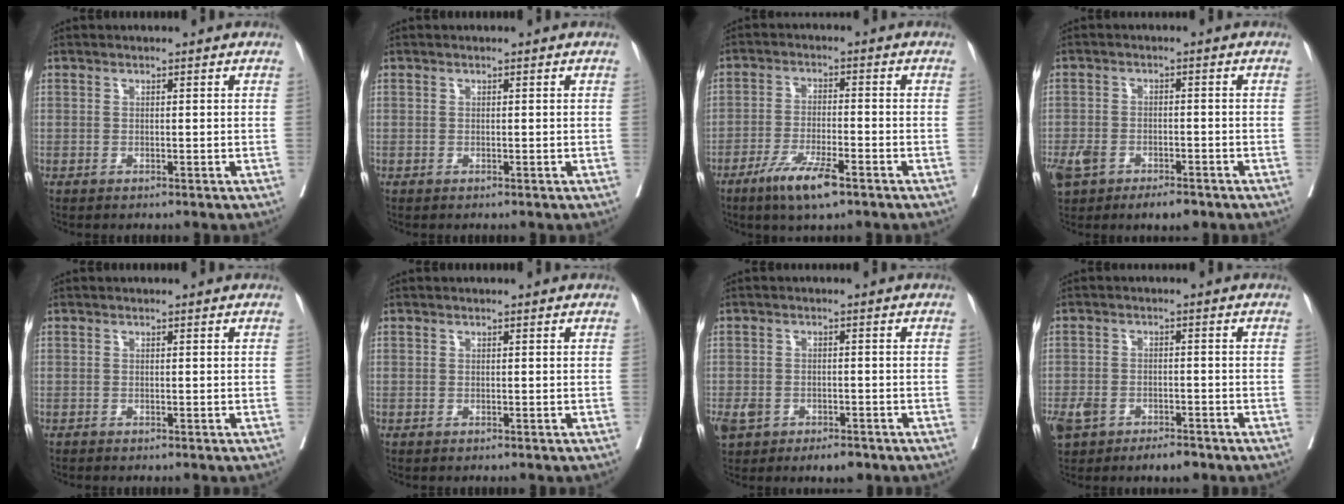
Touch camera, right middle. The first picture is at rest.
{"total": 0.0}
{"total": 7.2, "force": [-4.6, 1.0, 5.5], "torque": [-0.106, -0.011, -0.079]}
{"total": 7.8, "force": [-4.7, 3.8, 4.8], "torque": [-0.089, 0.002, -0.076]}
{"total": 0.0}
{"total": 0.0}
{"total": 5.5, "force": [-3.2, 3.1, 3.3], "torque": [-0.055, 0.004, -0.044]}
{"total": 6.3, "force": [-4.0, 3.1, 3.7], "torque": [-0.068, 0.004, -0.064]}